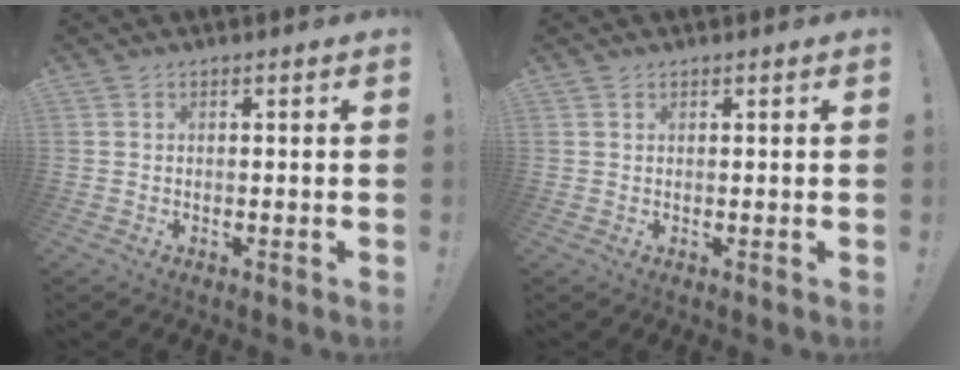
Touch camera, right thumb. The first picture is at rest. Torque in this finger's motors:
{"motor_torque": [0.09, -0.17, -0.14, 0.06, 0.05]}